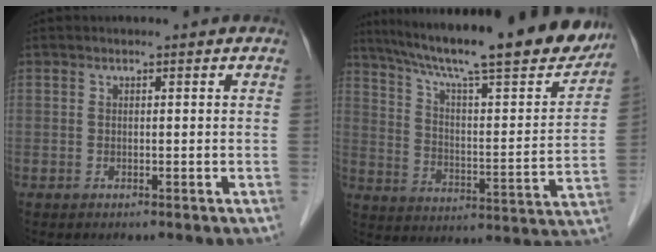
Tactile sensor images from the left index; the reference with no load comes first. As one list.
[{"total": 26.1, "force": [22.1, 2.6, 13.7], "torque": [-0.226, -0.027, 0.309]}]